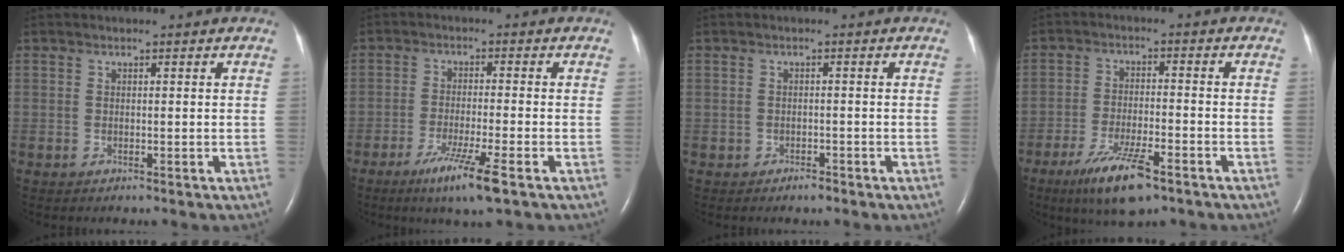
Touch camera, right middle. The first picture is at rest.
{"total": 7.2, "force": [-4.1, -0.9, 5.8], "torque": [-0.111, -0.022, -0.074]}
{"total": 0.9, "force": [-0.8, -0.1, 0.4], "torque": [-0.011, -0.001, -0.013]}
{"total": 9.1, "force": [-5.7, 1.7, 6.8], "torque": [-0.134, -0.017, -0.096]}